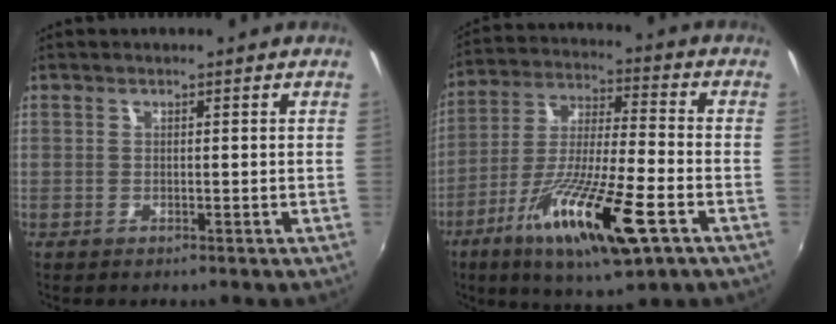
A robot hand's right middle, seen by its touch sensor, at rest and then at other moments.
{"total": 18.1, "force": [-8.6, 2.8, 15.7], "torque": [-0.299, -0.039, -0.156]}